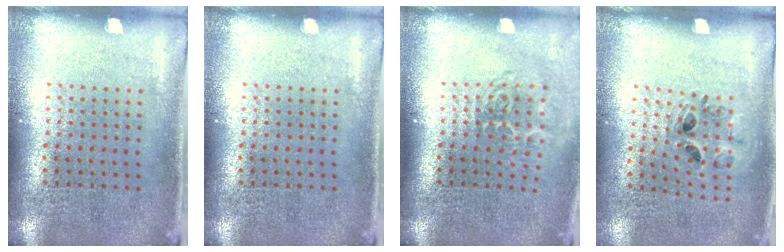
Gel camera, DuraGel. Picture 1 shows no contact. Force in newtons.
{"total": 0.0}
{"total": 1.7, "press": 1.1, "slide": 1.3}
{"total": 0.8, "press": 0.8, "slide": 0.3}